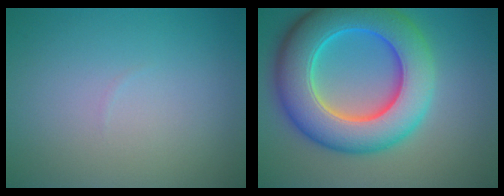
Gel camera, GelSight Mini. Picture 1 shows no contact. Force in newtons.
{"total": 11.2, "press": 11.2, "slide": 0.2}